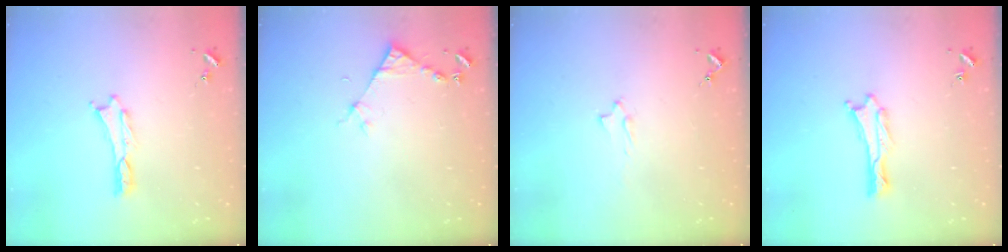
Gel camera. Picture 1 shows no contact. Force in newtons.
{"total": 4.1, "press": 4.1, "slide": 0.3}
{"total": 2.0, "press": 2.0, "slide": 0.4}
{"total": 0.6, "press": 0.6, "slide": 0.1}